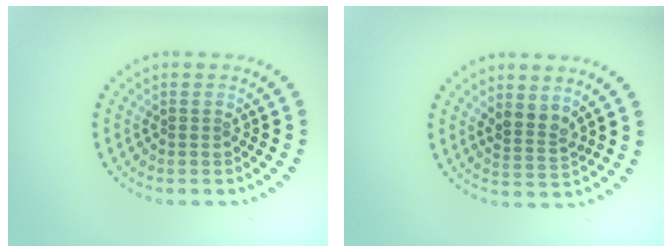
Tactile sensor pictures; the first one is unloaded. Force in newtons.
{"total": 2.2, "press": 1.9, "slide": 1.2}